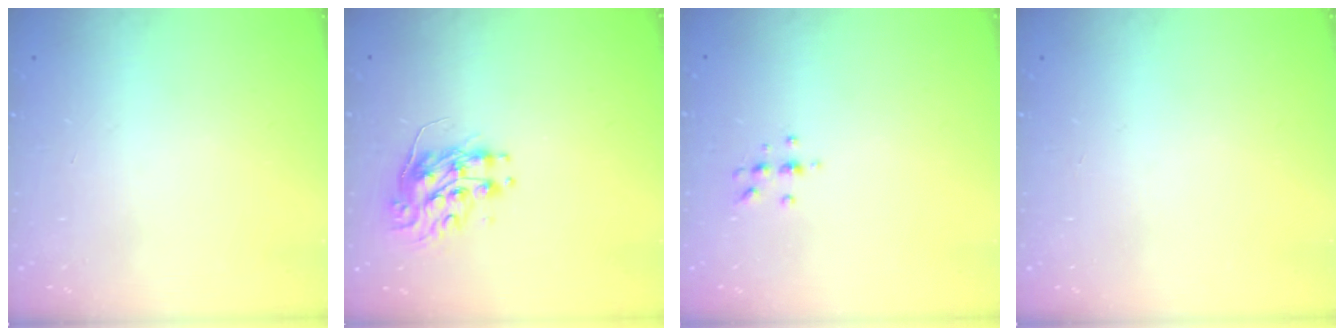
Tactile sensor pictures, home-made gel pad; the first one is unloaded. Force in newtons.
{"total": 8.8, "press": 8.8, "slide": 0.3}
{"total": 4.0, "press": 3.8, "slide": 1.2}
{"total": 0.0}